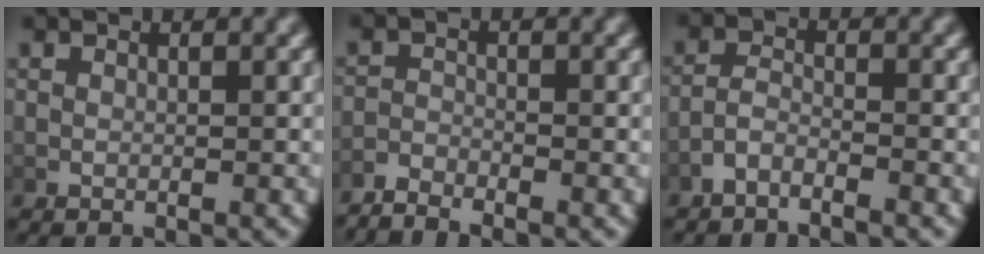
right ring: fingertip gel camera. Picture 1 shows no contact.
{"total": 2.5, "force": [-2.4, 0.5, 0.3], "torque": [-0.004, -0.009, -0.046]}
{"total": 2.5, "force": [-2.2, 0.8, 0.9], "torque": [-0.021, -0.005, -0.042]}